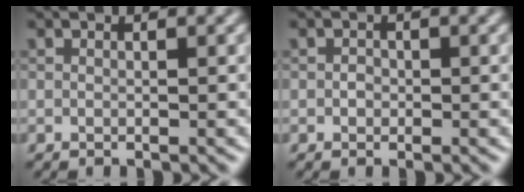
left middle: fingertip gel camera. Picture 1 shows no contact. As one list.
[{"total": 0.8, "force": [-0.1, 0.7, 0.3], "torque": [-0.003, -0.002, -0.005]}]